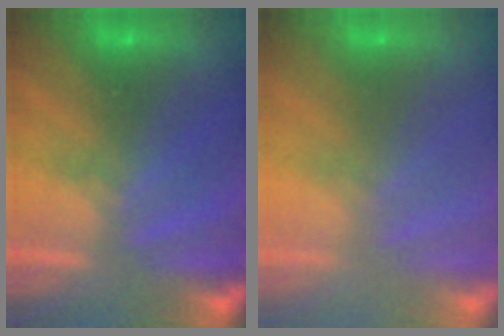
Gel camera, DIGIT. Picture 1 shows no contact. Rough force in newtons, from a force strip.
{"total": 3.0}